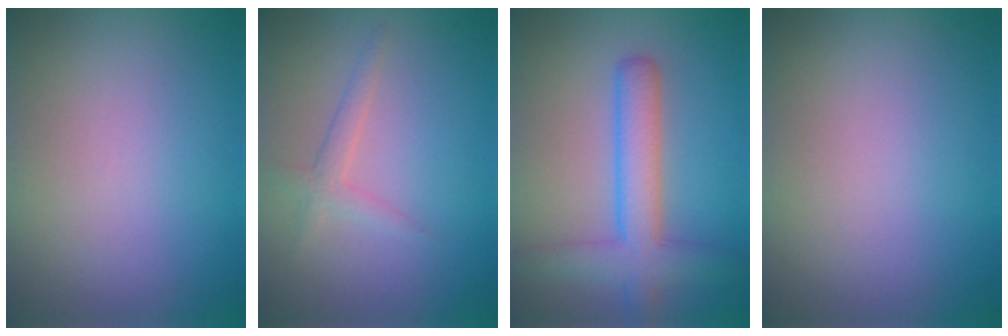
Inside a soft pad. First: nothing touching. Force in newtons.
{"total": 1.6, "press": 1.6, "slide": 0.1}
{"total": 4.9, "press": 4.9, "slide": 0.3}
{"total": 0.0}